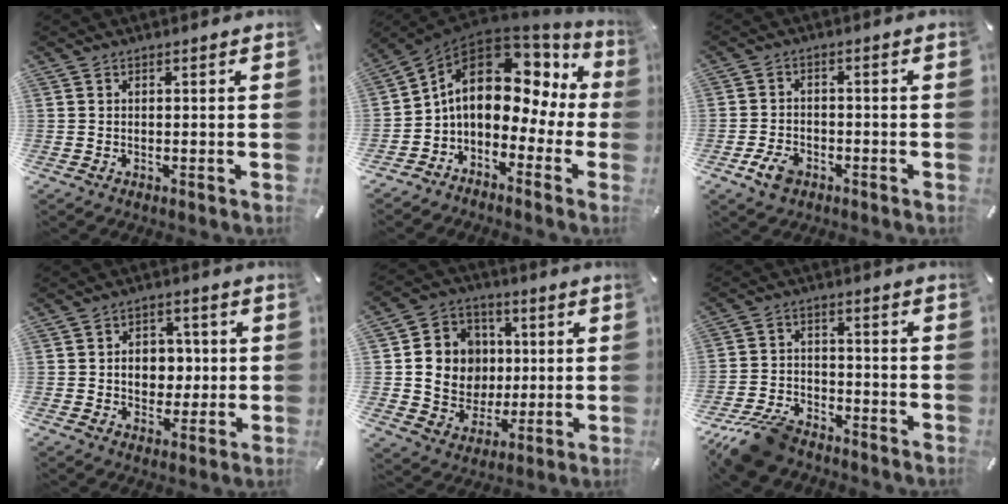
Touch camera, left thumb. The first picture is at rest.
{"total": 14.1, "force": [2.4, 9.7, 10.0], "torque": [-0.164, -0.009, 0.036]}
{"total": 5.3, "force": [-2.9, 3.4, 2.7], "torque": [-0.068, 0.008, -0.058]}
{"total": 7.4, "force": [-0.1, 6.0, 4.3], "torque": [-0.057, 0.005, -0.005]}
{"total": 12.8, "force": [1.2, 12.3, 3.5], "torque": [-0.055, -0.001, 0.035]}
{"total": 11.1, "force": [-8.8, 5.0, 4.5], "torque": [-0.080, 0.049, -0.166]}